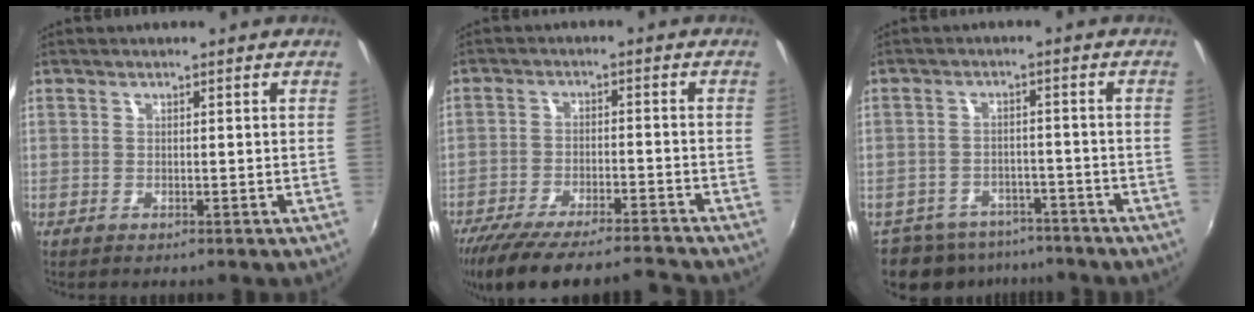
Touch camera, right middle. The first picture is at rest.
{"total": 16.5, "force": [-14.9, 1.4, 7.0], "torque": [-0.145, -0.022, -0.240]}
{"total": 12.1, "force": [-9.8, 6.2, 3.7], "torque": [-0.099, -0.005, -0.139]}